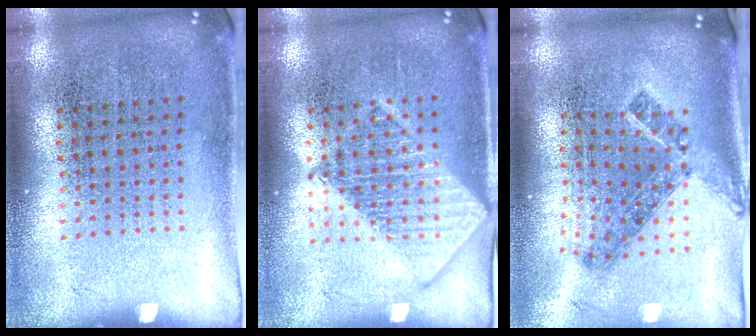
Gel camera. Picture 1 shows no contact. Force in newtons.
{"total": 2.4, "press": 2.4, "slide": 0.3}
{"total": 1.2, "press": 1.0, "slide": 0.8}